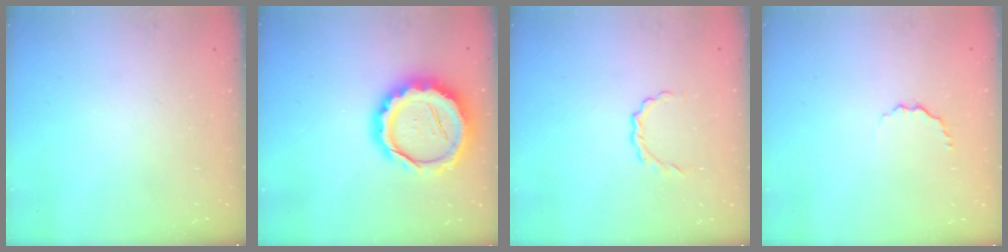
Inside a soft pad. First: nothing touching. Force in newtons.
{"total": 18.3, "press": 18.0, "slide": 3.6}
{"total": 3.0, "press": 2.8, "slide": 0.9}
{"total": 3.5, "press": 3.4, "slide": 1.0}